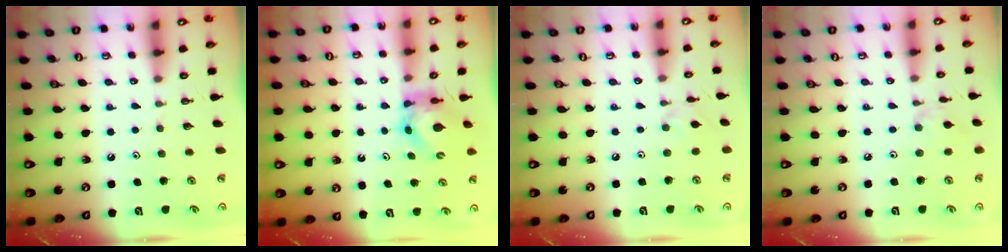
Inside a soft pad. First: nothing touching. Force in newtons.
{"total": 5.7, "press": 5.7, "slide": 0.5}
{"total": 2.8, "press": 2.7, "slide": 0.6}
{"total": 2.5, "press": 2.5, "slide": 0.5}